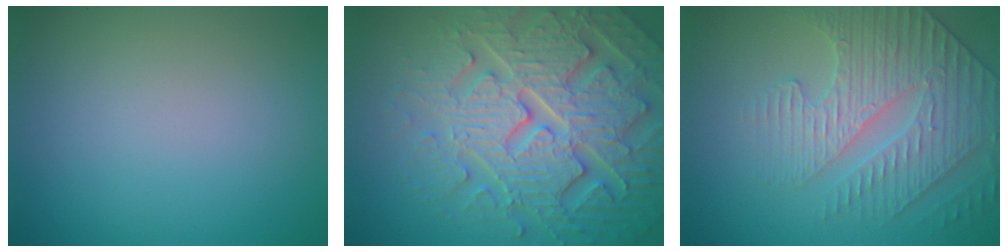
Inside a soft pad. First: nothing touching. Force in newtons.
{"total": 8.2, "press": 7.9, "slide": 1.8}
{"total": 4.2, "press": 4.1, "slide": 0.6}